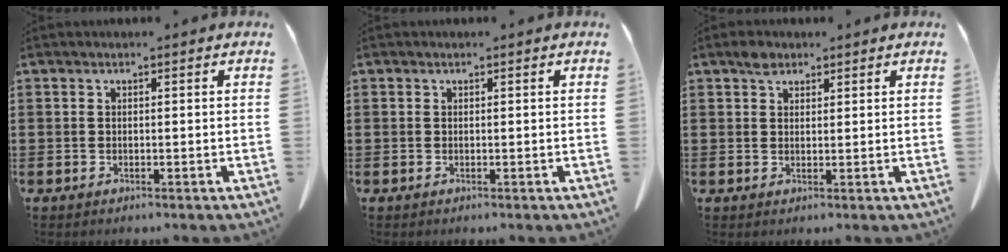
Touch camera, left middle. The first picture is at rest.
{"total": 0.0}
{"total": 2.3, "force": [1.6, 1.3, 1.0], "torque": [-0.015, 0.001, 0.029]}